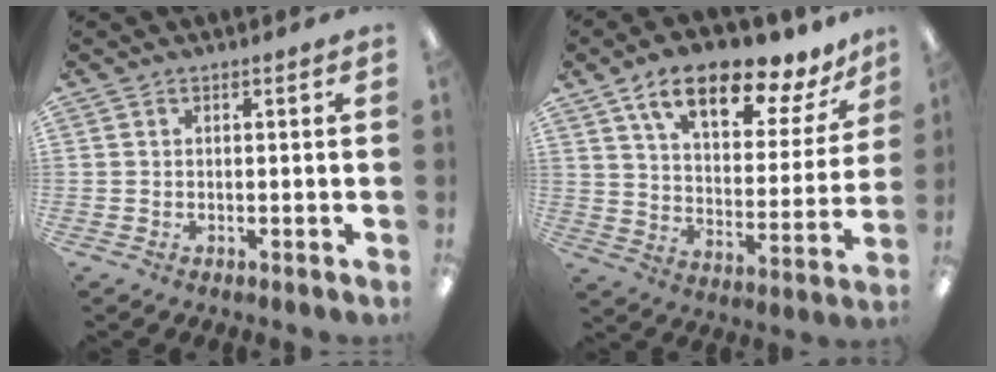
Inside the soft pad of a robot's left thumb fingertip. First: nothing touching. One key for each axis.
{"total": 16.5, "fx": 11.5, "fy": 6.1, "fz": 10.1, "tx": -0.165, "ty": -0.062, "tz": 0.193}